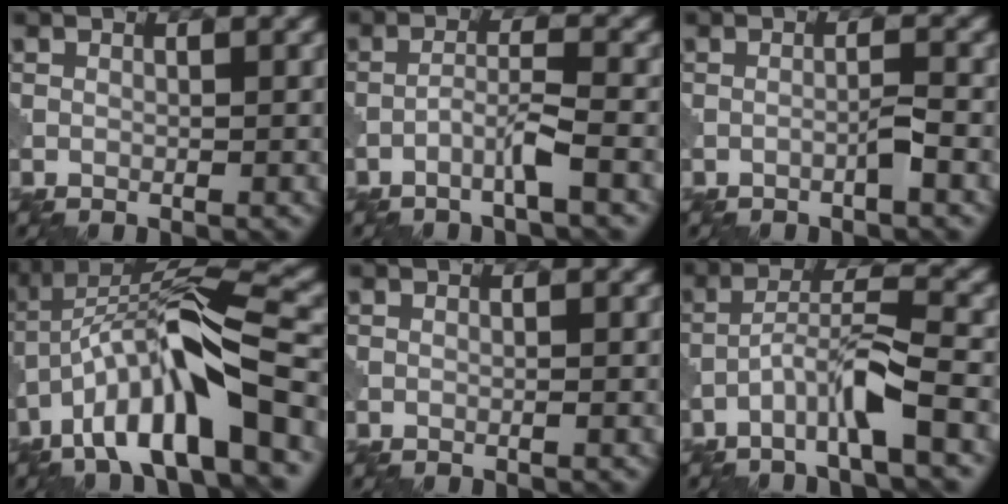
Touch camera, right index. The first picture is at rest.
{"total": 2.7, "force": [-1.6, 0.0, 2.1], "torque": [-0.039, 0.011, -0.039]}
{"total": 1.4, "force": [-0.8, -0.1, 1.2], "torque": [-0.020, 0.006, -0.020]}
{"total": 11.6, "force": [-5.0, 2.6, 10.2], "torque": [-0.179, 0.025, -0.086]}
{"total": 0.0}
{"total": 4.8, "force": [-2.8, 0.2, 3.9], "torque": [-0.074, 0.015, -0.063]}